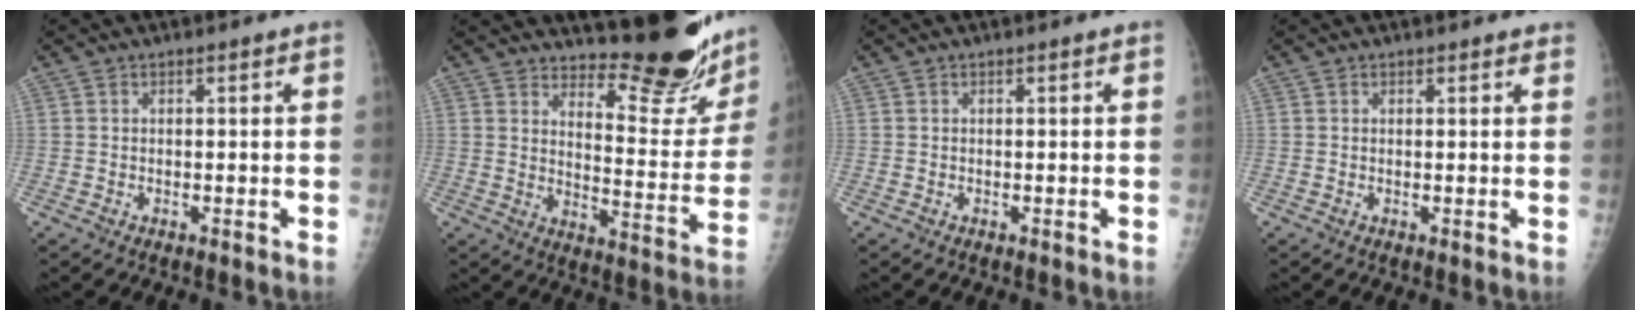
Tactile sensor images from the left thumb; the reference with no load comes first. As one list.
[{"total": 17.4, "force": [15.8, 3.4, 6.4], "torque": [-0.051, -0.166, 0.205]}, {"total": 0.0}, {"total": 1.3, "force": [1.1, 0.6, 0.3], "torque": [0.008, -0.003, 0.009]}]